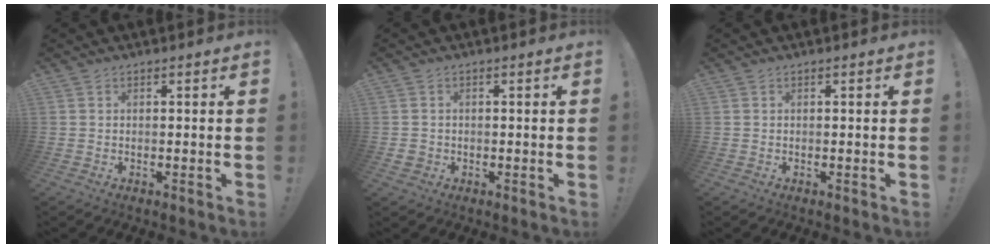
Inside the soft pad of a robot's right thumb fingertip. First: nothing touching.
{"total": 1.9, "force": [-0.2, 1.8, 0.5], "torque": [0.002, -0.002, -0.003]}
{"total": 0.0}